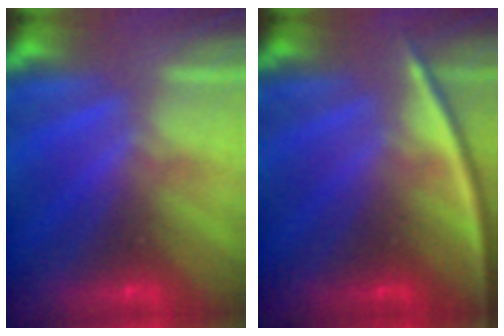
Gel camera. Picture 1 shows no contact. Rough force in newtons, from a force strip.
{"total": 2.3}